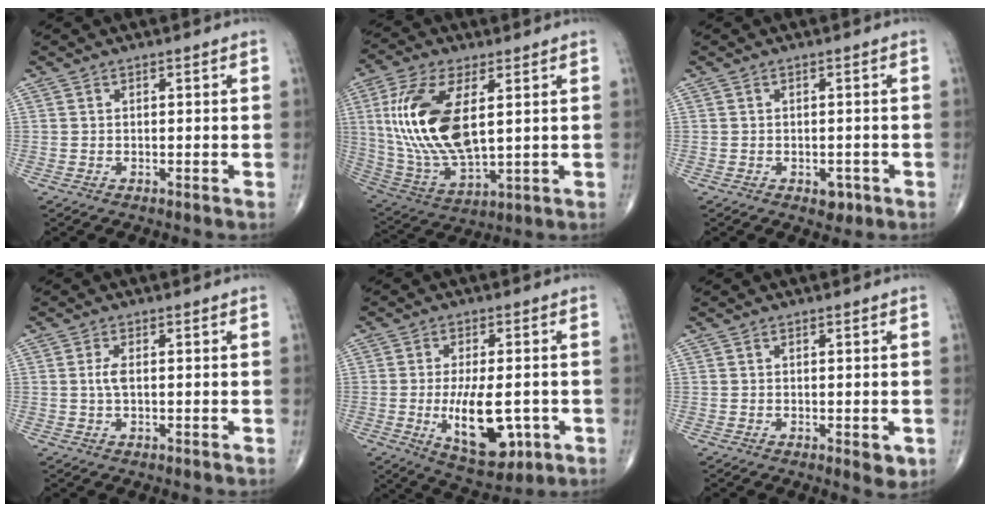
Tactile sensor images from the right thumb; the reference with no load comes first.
{"total": 19.5, "force": [3.6, 9.0, 16.9], "torque": [-0.355, -0.020, 0.077]}
{"total": 2.4, "force": [-1.1, 1.5, 1.5], "torque": [-0.005, 0.002, -0.010]}
{"total": 2.1, "force": [0.1, 0.8, 1.9], "torque": [-0.047, -0.001, 0.002]}
{"total": 13.0, "force": [-2.9, 5.8, 11.2], "torque": [-0.169, -0.008, -0.031]}
{"total": 4.9, "force": [-1.4, 2.0, 4.2], "torque": [-0.035, -0.008, -0.013]}